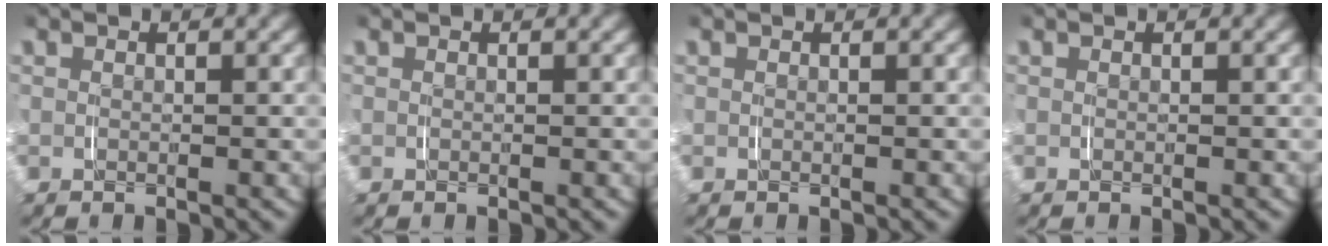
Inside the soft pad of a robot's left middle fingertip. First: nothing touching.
{"total": 0.0}
{"total": 0.0}
{"total": 0.0}